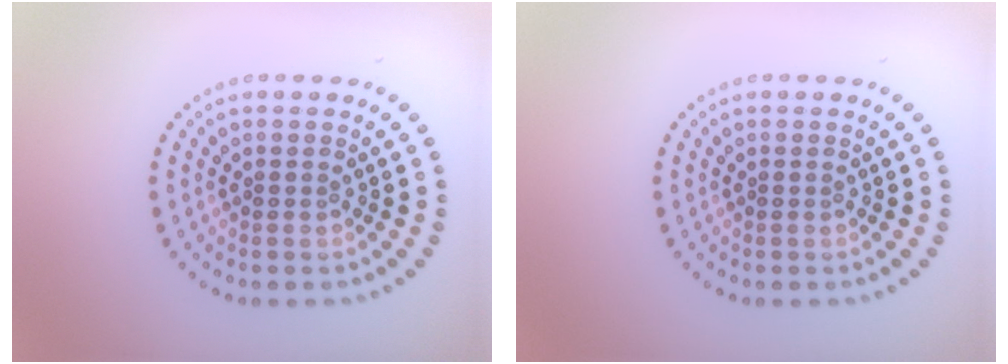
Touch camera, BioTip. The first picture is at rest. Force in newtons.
{"total": 0.0}